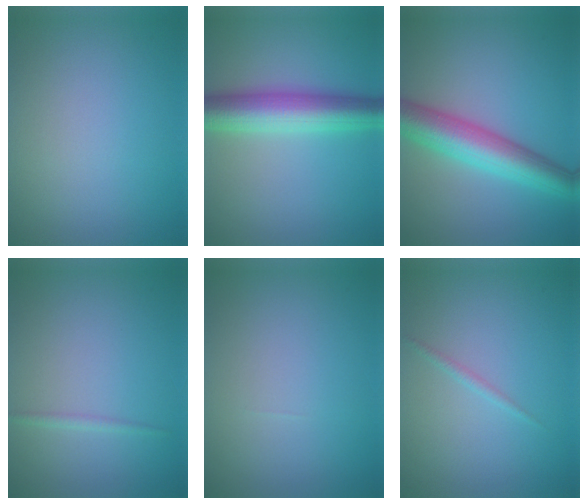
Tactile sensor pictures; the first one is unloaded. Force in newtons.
{"total": 7.0, "press": 7.0, "slide": 0.0}
{"total": 7.2, "press": 7.2, "slide": 0.2}
{"total": 0.8, "press": 0.8, "slide": 0.0}
{"total": 0.0}
{"total": 0.7, "press": 0.7, "slide": 0.1}